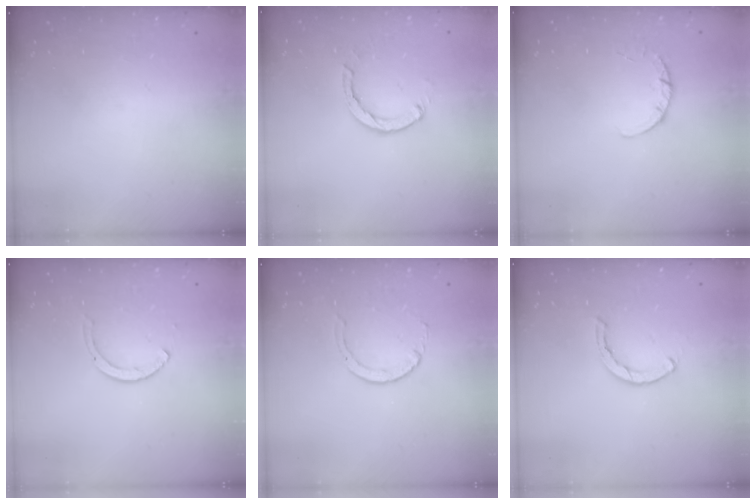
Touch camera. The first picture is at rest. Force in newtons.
{"total": 3.4, "press": 3.4, "slide": 0.4}
{"total": 2.7, "press": 2.7, "slide": 0.4}
{"total": 2.6, "press": 2.6, "slide": 0.3}
{"total": 3.2, "press": 3.2, "slide": 0.4}
{"total": 2.1, "press": 2.1, "slide": 0.2}